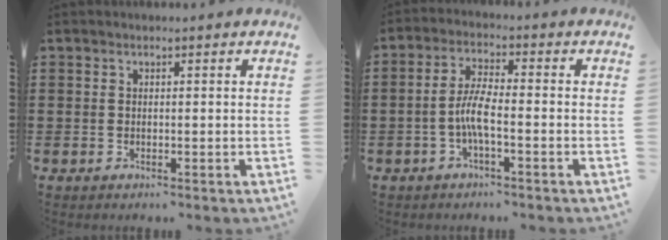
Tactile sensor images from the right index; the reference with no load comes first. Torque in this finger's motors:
{"motor_torque": [0.79, -0.54, 0.41, 0.06]}